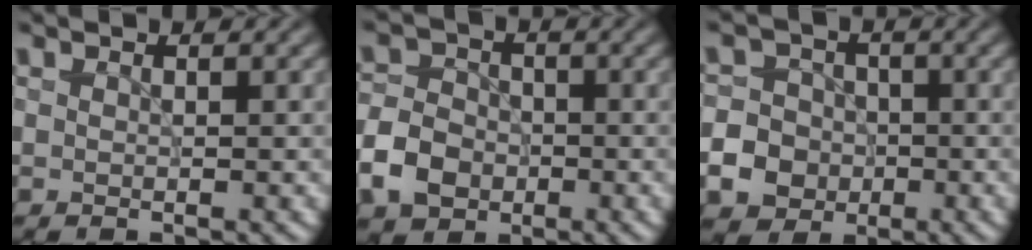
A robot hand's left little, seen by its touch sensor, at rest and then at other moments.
{"total": 4.8, "force": [-1.9, 3.8, 2.4], "torque": [-0.048, 0.002, -0.044]}
{"total": 8.0, "force": [-3.2, 7.1, 1.9], "torque": [-0.041, -0.024, -0.076]}